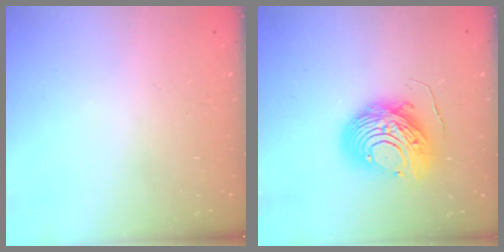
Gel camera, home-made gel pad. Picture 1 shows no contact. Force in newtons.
{"total": 12.2, "press": 12.1, "slide": 1.2}